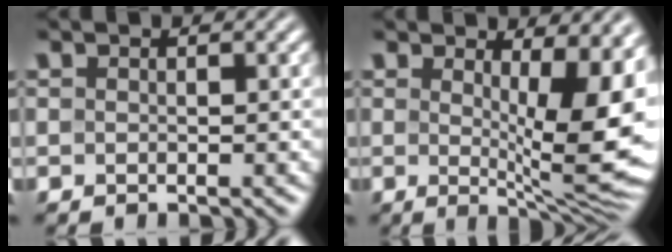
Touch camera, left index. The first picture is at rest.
{"total": 11.2, "force": [1.8, 3.6, 10.5], "torque": [-0.120, -0.011, 0.029]}